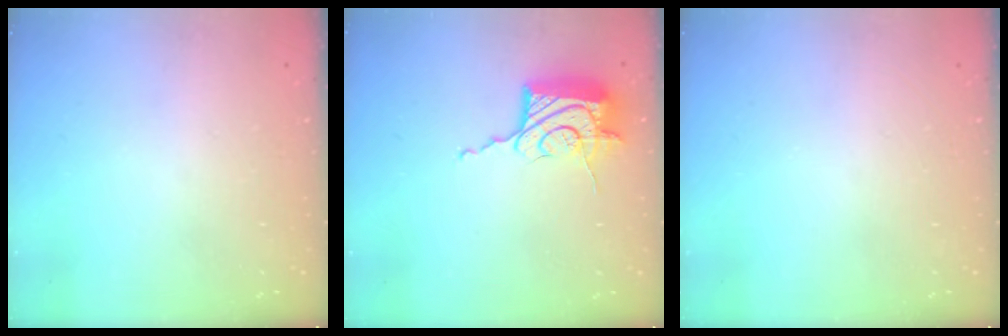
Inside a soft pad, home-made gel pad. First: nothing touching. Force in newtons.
{"total": 17.2, "press": 17.1, "slide": 0.7}
{"total": 0.0}